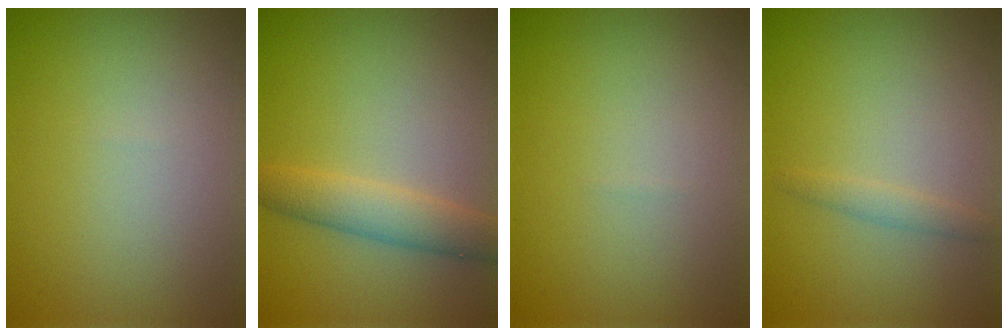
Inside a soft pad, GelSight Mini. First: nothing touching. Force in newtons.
{"total": 3.3, "press": 3.3, "slide": 0.1}
{"total": 0.0}
{"total": 1.2, "press": 1.2, "slide": 0.1}